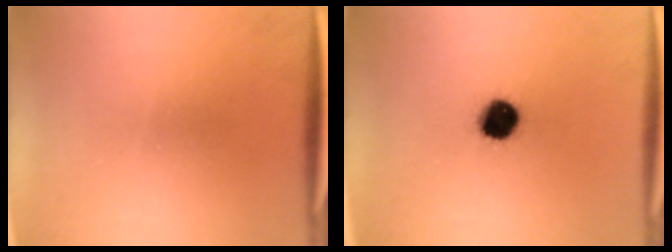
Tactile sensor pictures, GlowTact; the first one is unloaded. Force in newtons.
{"total": 9.5}